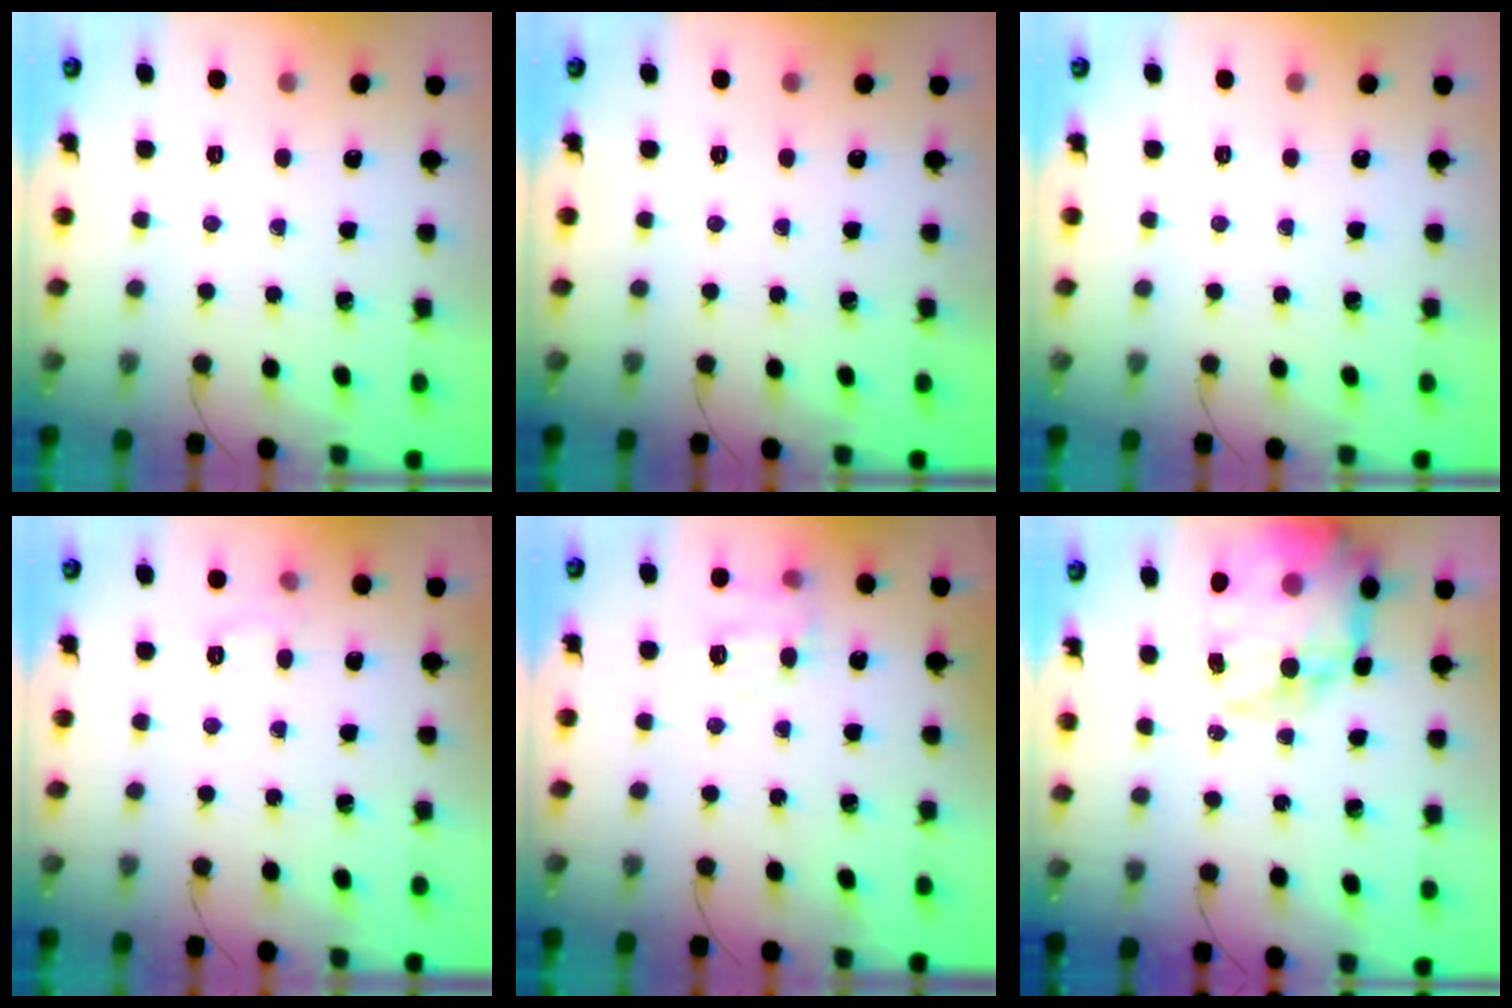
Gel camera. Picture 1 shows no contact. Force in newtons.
{"total": 0.0}
{"total": 0.0}
{"total": 6.6, "press": 6.5, "slide": 1.3}
{"total": 10.3, "press": 10.2, "slide": 1.4}
{"total": 23.6, "press": 23.0, "slide": 5.3}